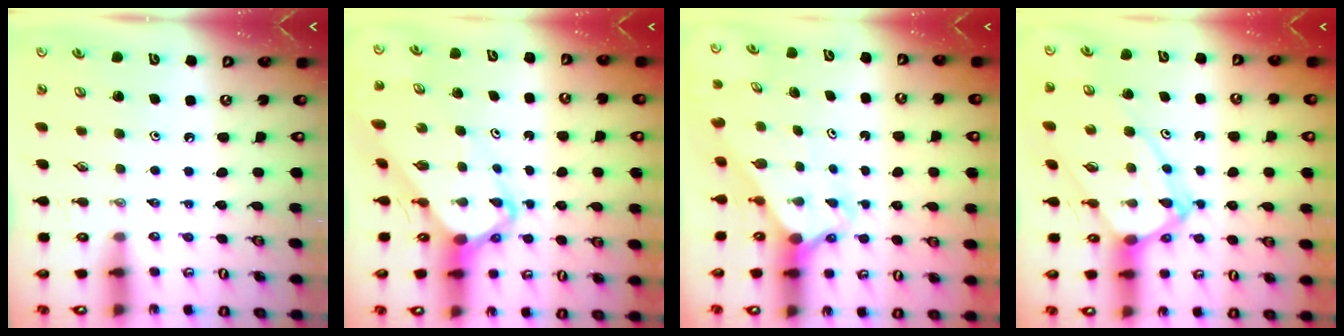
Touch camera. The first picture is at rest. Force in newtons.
{"total": 6.5, "press": 6.5, "slide": 0.6}
{"total": 2.7, "press": 2.7, "slide": 0.2}
{"total": 11.0, "press": 10.9, "slide": 1.1}